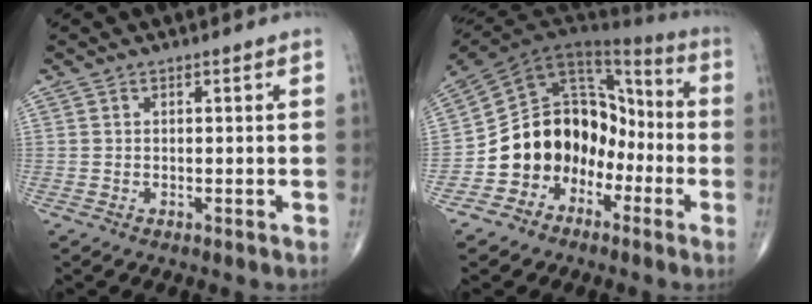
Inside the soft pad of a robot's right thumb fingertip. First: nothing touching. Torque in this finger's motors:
{"motor_torque": [1.89, 2.67, 0.23, -0.33, 0.17]}